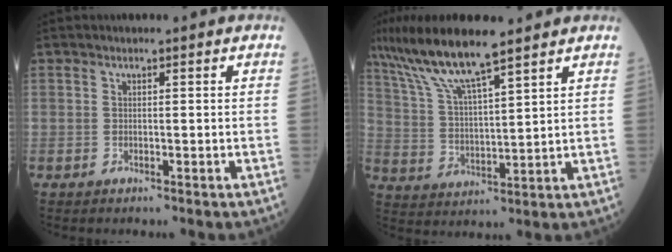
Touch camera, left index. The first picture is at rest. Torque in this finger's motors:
{"motor_torque": [0.21, -0.41, 0.47, 0.19]}